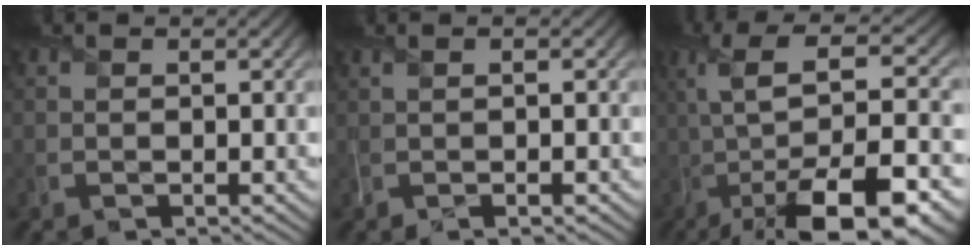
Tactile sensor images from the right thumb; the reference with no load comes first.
{"total": 1.7, "force": [0.0, 0.3, 1.7], "torque": [-0.029, 0.005, -0.003]}
{"total": 18.2, "force": [-4.3, 6.1, 16.6], "torque": [-0.278, 0.007, -0.062]}